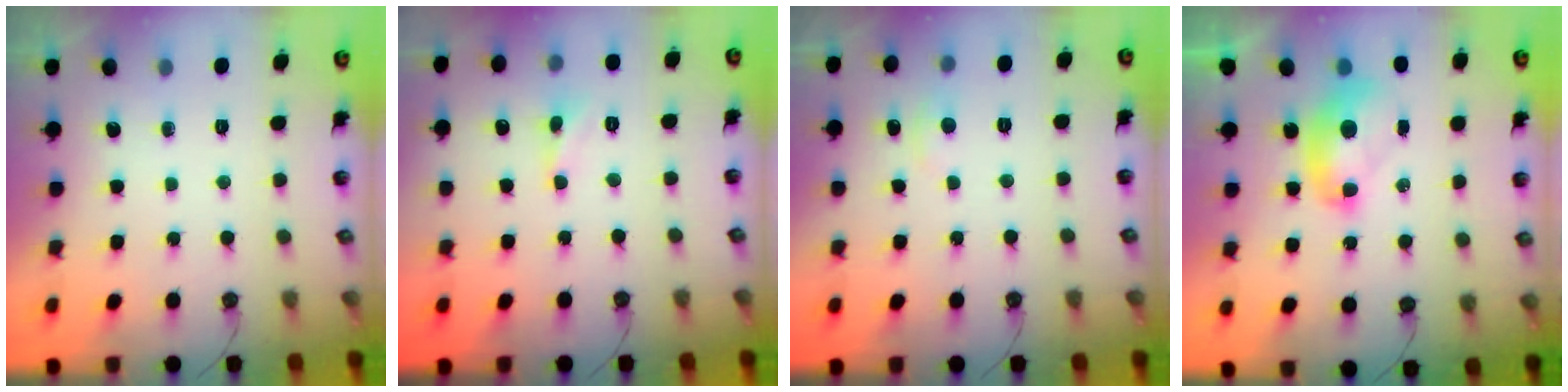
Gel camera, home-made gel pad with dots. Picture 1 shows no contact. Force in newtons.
{"total": 1.6, "press": 1.5, "slide": 0.4}
{"total": 2.9, "press": 2.9, "slide": 0.4}
{"total": 2.2, "press": 2.2, "slide": 0.2}